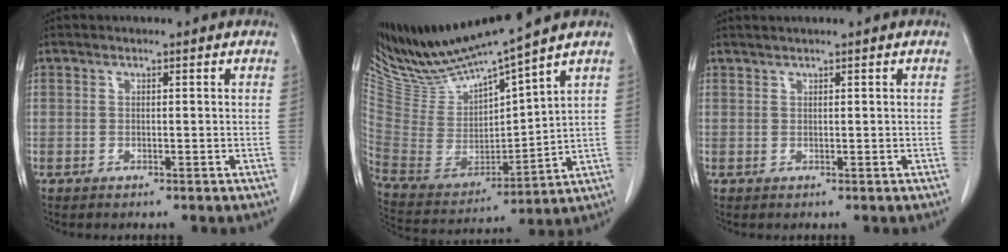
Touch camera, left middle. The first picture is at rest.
{"total": 14.0, "force": [12.8, -0.9, 5.5], "torque": [-0.111, -0.024, 0.259]}
{"total": 0.7, "force": [0.7, -0.2, 0.2], "torque": [-0.007, 0.005, 0.018]}